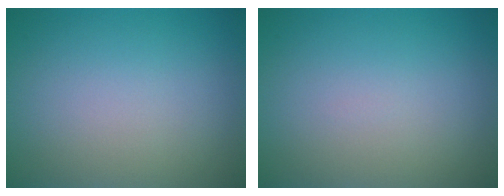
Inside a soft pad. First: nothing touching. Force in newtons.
{"total": 0.0}